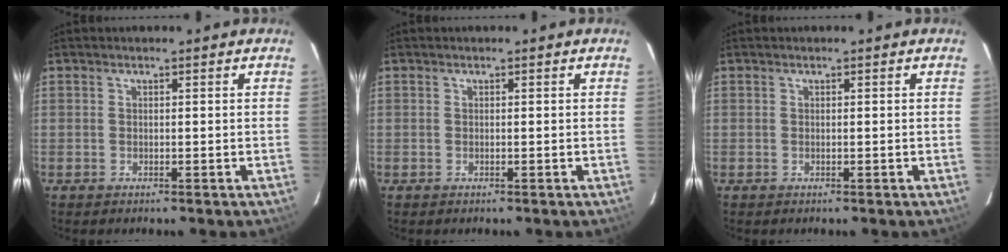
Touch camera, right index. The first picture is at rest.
{"total": 0.0}
{"total": 0.0}